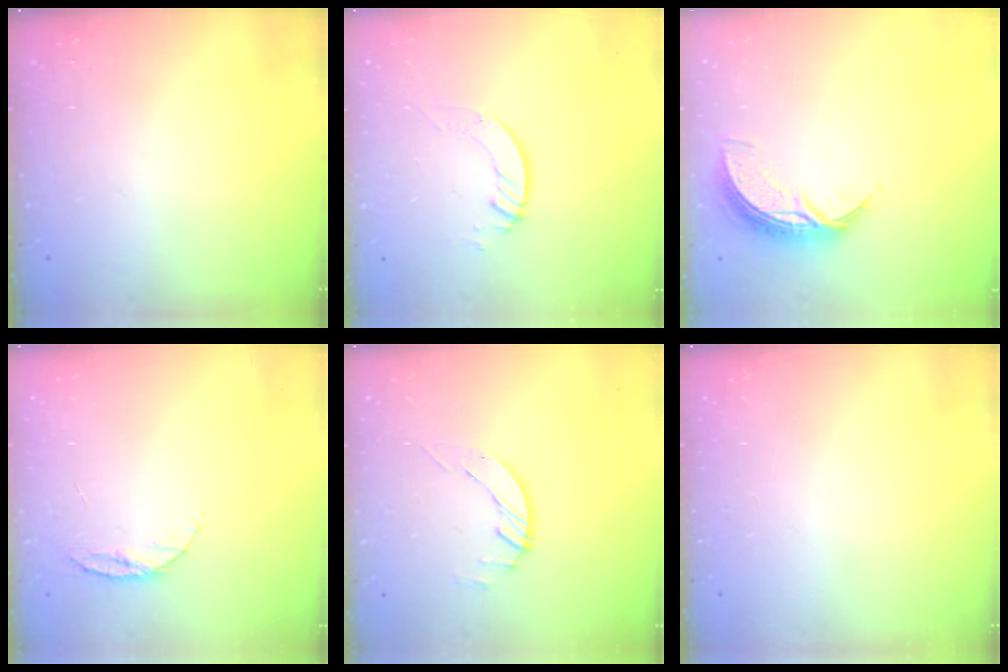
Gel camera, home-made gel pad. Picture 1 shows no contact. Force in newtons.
{"total": 3.6, "press": 3.6, "slide": 0.1}
{"total": 8.8, "press": 8.8, "slide": 0.4}
{"total": 5.4, "press": 5.3, "slide": 0.6}
{"total": 2.6, "press": 2.6, "slide": 0.3}
{"total": 0.0}